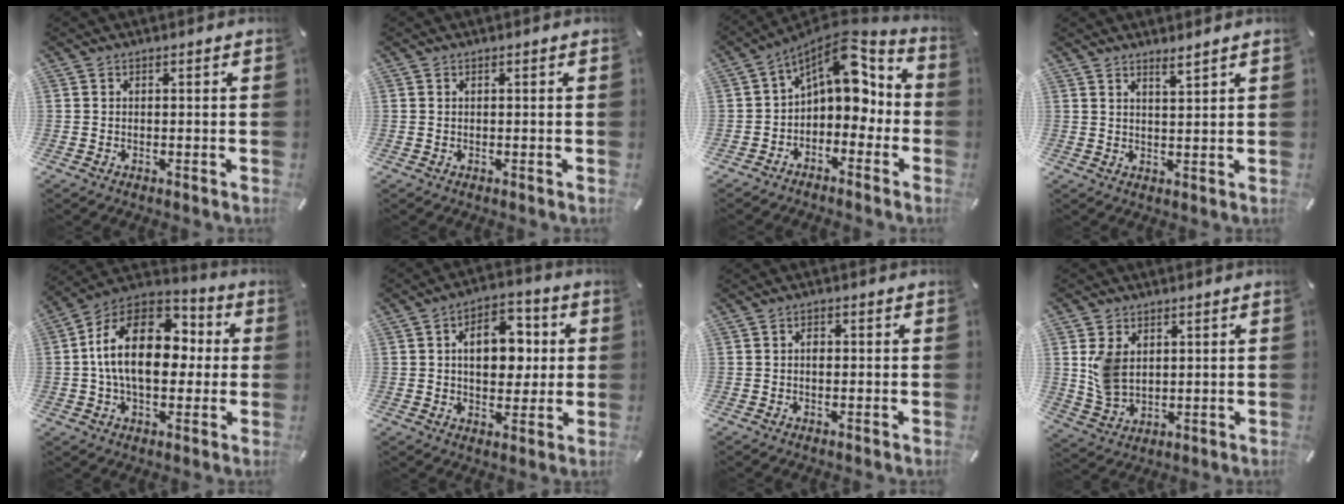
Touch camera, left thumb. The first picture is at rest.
{"total": 0.0}
{"total": 11.9, "force": [4.6, 7.1, 8.3], "torque": [-0.117, -0.037, 0.080]}
{"total": 2.7, "force": [2.5, -0.2, 1.0], "torque": [-0.024, -0.012, 0.046]}
{"total": 20.5, "force": [1.2, 13.5, 15.4], "torque": [-0.286, 0.014, 0.016]}
{"total": 12.3, "force": [1.8, 8.4, 8.8], "torque": [-0.111, 0.001, 0.028]}
{"total": 1.4, "force": [0.0, 0.9, 1.2], "torque": [-0.017, -0.001, -0.002]}
{"total": 7.9, "force": [2.2, 6.2, 4.4], "torque": [-0.111, 0.002, 0.041]}